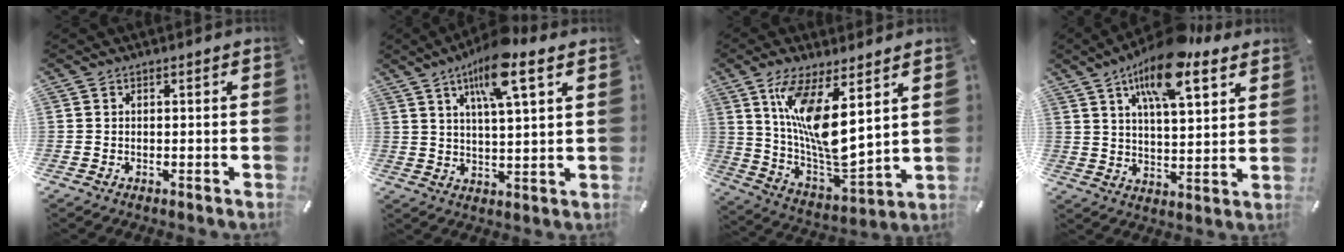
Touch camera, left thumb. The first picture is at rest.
{"total": 12.0, "force": [7.3, 2.7, 9.1], "torque": [-0.158, -0.017, 0.123]}
{"total": 14.8, "force": [7.3, 4.6, 12.1], "torque": [-0.251, -0.058, 0.123]}
{"total": 15.8, "force": [10.3, 5.7, 10.5], "torque": [-0.170, -0.039, 0.171]}